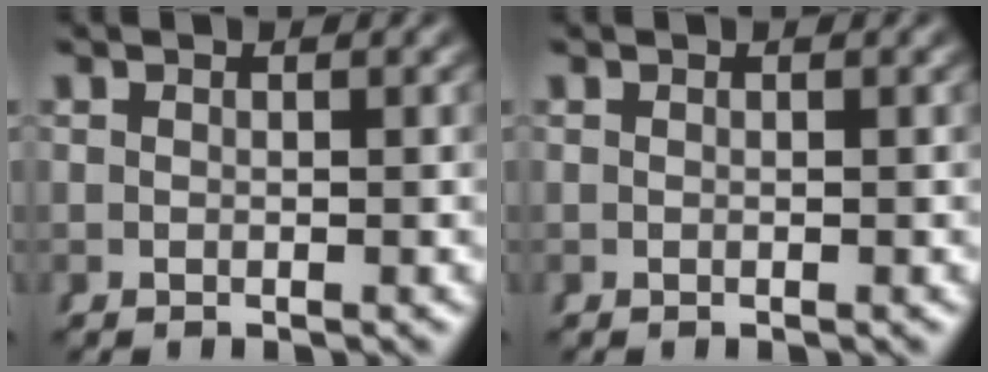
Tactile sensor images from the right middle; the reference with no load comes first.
{"total": 0.0}